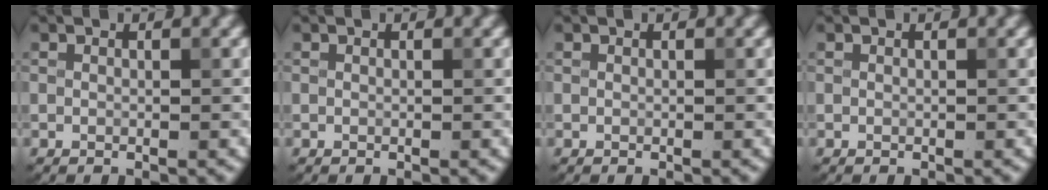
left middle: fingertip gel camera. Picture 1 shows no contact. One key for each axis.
{"total": 0.0}
{"total": 0.0}
{"total": 0.0}